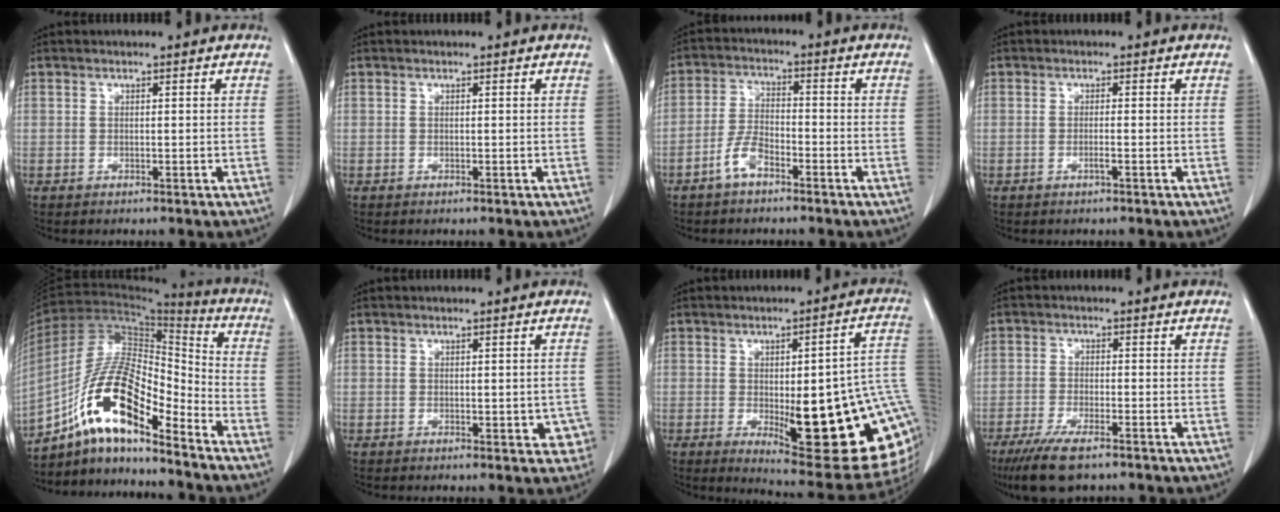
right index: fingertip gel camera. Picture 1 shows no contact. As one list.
[{"total": 0.0}, {"total": 4.8, "force": [-3.1, 1.7, 3.2], "torque": [-0.073, 0.006, -0.061]}, {"total": 1.2, "force": [-0.5, -0.2, 1.0], "torque": [-0.020, 0.000, -0.009]}, {"total": 15.6, "force": [-9.6, 3.7, 11.8], "torque": [-0.225, 0.025, -0.168]}, {"total": 3.6, "force": [-0.8, 1.8, 3.0], "torque": [-0.017, 0.006, -0.004]}, {"total": 24.0, "force": [-2.6, 5.3, 23.3], "torque": [-0.224, 0.002, -0.019]}, {"total": 7.3, "force": [-5.1, 1.4, 5.0], "torque": [-0.093, -0.018, -0.085]}]